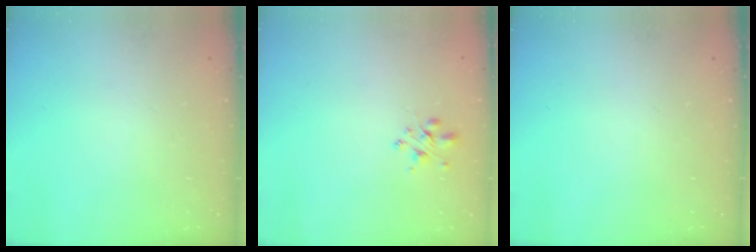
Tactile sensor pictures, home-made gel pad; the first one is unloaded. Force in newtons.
{"total": 2.6, "press": 2.6, "slide": 0.4}
{"total": 0.0}